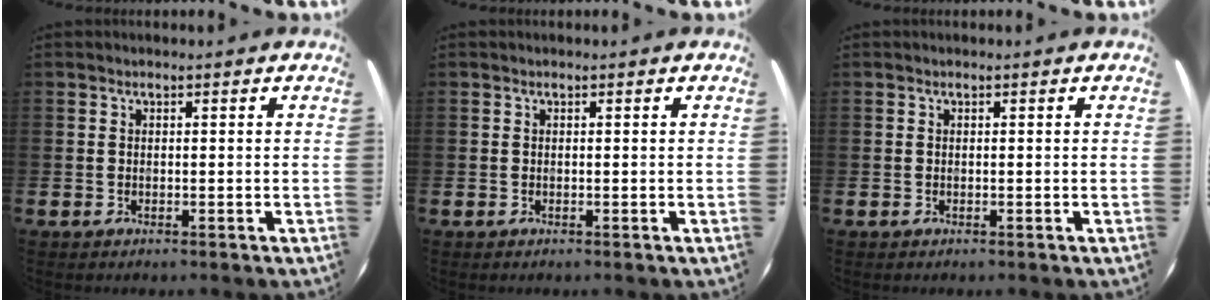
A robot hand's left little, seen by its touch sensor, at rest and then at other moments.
{"total": 0.0}
{"total": 0.0}